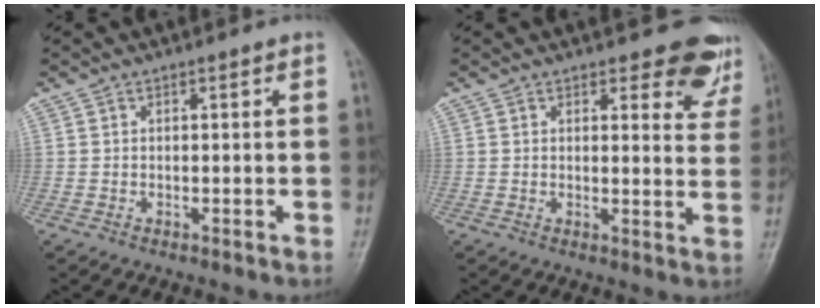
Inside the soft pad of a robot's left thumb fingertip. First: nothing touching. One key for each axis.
{"total": 7.7, "fx": 6.3, "fy": 3.1, "fz": 2.9, "tx": 0.004, "ty": -0.041, "tz": 0.054}